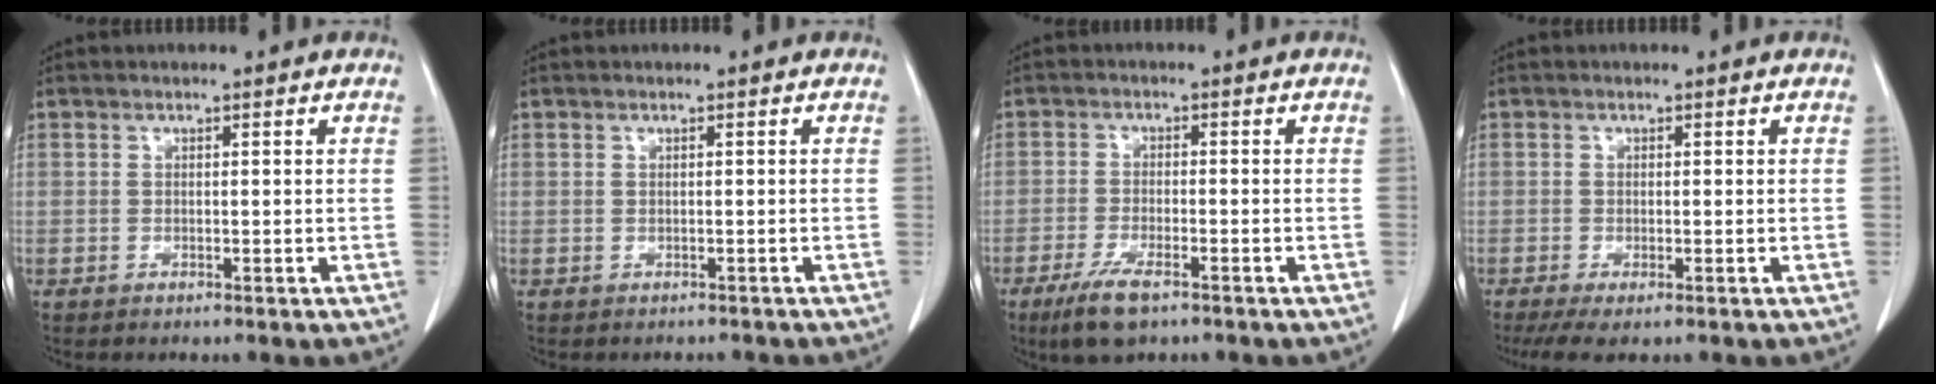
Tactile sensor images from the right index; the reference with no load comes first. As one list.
[{"total": 1.7, "force": [-1.5, 0.8, -0.1], "torque": [0.000, 0.000, -0.023]}, {"total": 6.3, "force": [-4.1, 1.4, 4.5], "torque": [-0.091, -0.012, -0.070]}, {"total": 4.5, "force": [-3.2, 0.9, 3.1], "torque": [-0.053, -0.013, -0.051]}]